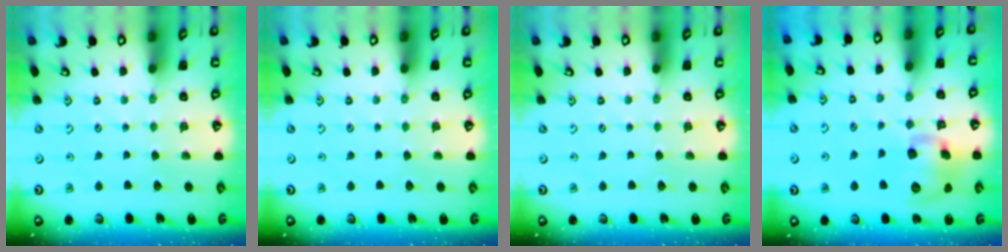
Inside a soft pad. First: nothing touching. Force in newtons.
{"total": 0.0}
{"total": 0.0}
{"total": 12.9, "press": 12.7, "slide": 2.1}